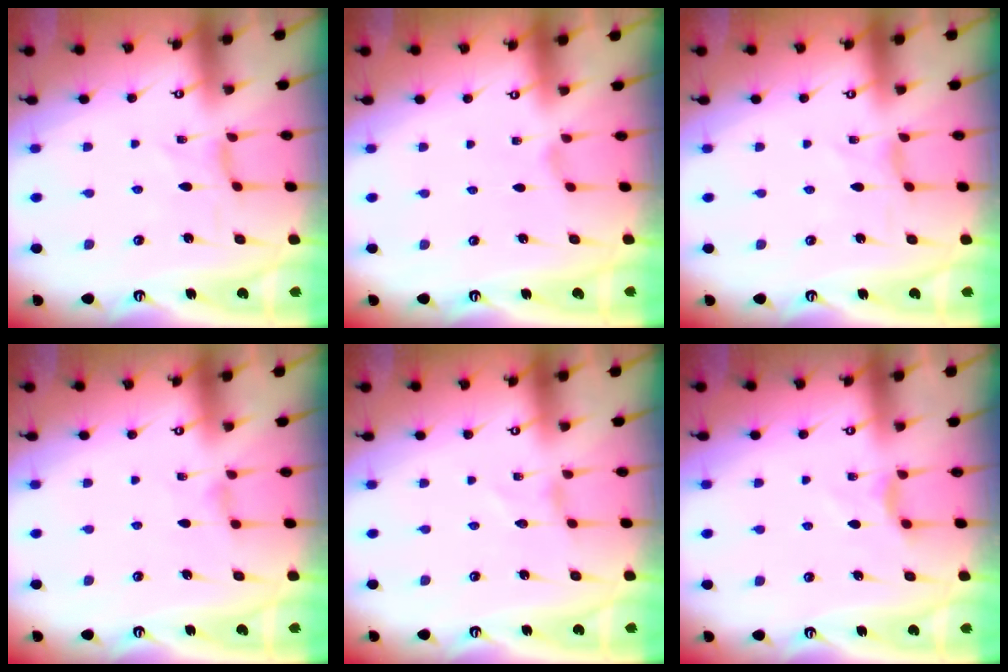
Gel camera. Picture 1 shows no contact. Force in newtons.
{"total": 0.6, "press": 0.5, "slide": 0.2}
{"total": 0.0}
{"total": 0.6, "press": 0.5, "slide": 0.2}
{"total": 0.0}
{"total": 4.7, "press": 4.7, "slide": 0.6}